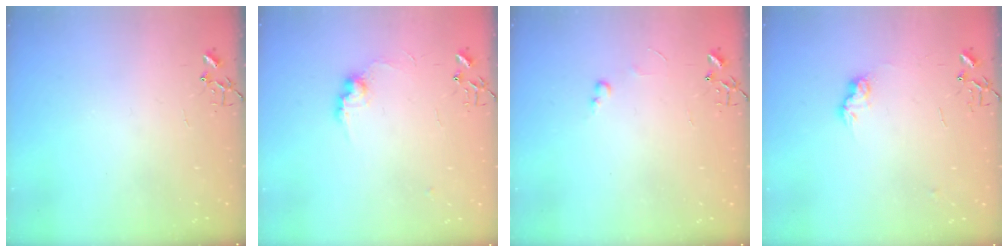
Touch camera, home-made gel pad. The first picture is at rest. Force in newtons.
{"total": 8.6, "press": 8.6, "slide": 0.4}
{"total": 2.7, "press": 2.7, "slide": 0.4}
{"total": 8.1, "press": 8.1, "slide": 0.3}